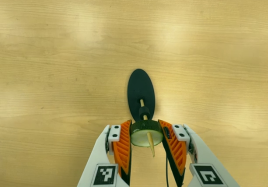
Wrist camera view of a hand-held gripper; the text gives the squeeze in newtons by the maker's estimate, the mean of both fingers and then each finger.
{"total": 11.7, "left": 11.0, "right": 12.5}